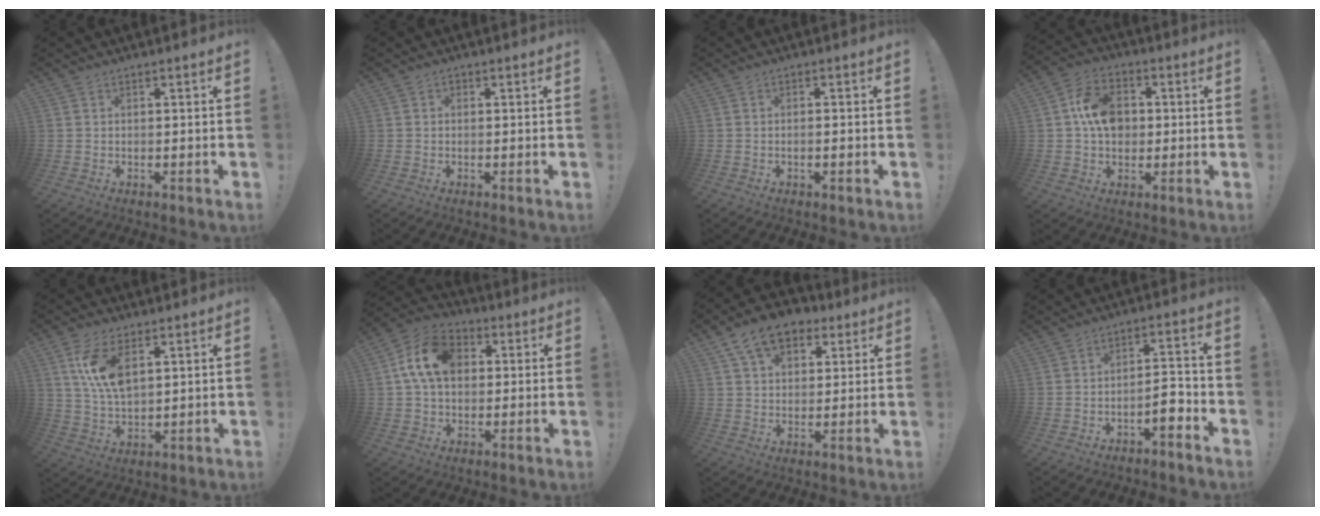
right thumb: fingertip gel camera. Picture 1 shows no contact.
{"total": 0.8, "force": [-0.3, 0.7, 0.3], "torque": [0.002, 0.000, -0.007]}
{"total": 1.3, "force": [-0.8, 0.2, 1.0], "torque": [-0.009, -0.002, -0.015]}
{"total": 12.1, "force": [1.3, 9.3, 7.6], "torque": [-0.121, 0.016, 0.030]}
{"total": 10.8, "force": [4.4, 5.4, 8.2], "torque": [-0.170, -0.014, 0.079]}
{"total": 14.2, "force": [3.2, 10.2, 9.3], "torque": [-0.154, 0.011, 0.065]}
{"total": 12.4, "force": [6.4, 8.2, 6.8], "torque": [-0.109, -0.021, 0.123]}
{"total": 6.8, "force": [-4.1, 2.3, 4.9], "torque": [-0.067, 0.015, -0.071]}